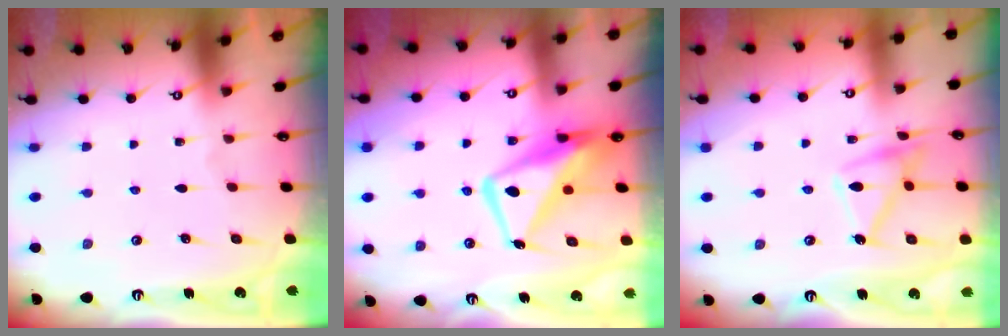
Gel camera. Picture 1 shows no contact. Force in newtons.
{"total": 13.1, "press": 12.9, "slide": 2.0}
{"total": 13.1, "press": 13.1, "slide": 0.6}